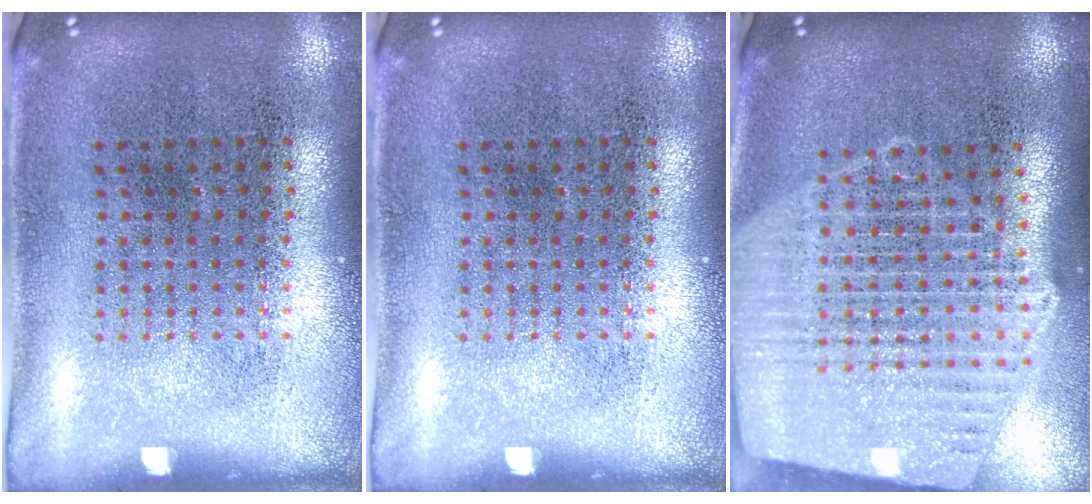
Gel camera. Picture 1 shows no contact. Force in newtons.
{"total": 0.0}
{"total": 2.4, "press": 2.1, "slide": 1.2}